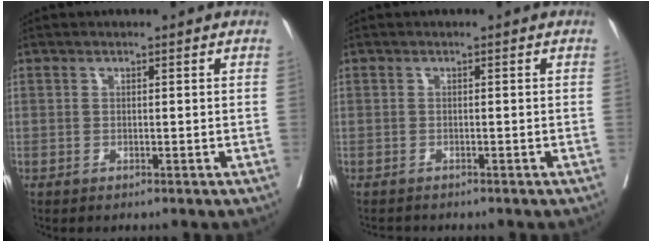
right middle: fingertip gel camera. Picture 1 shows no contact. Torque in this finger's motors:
{"motor_torque": [-0.44, -0.25, 0.01, -0.01]}